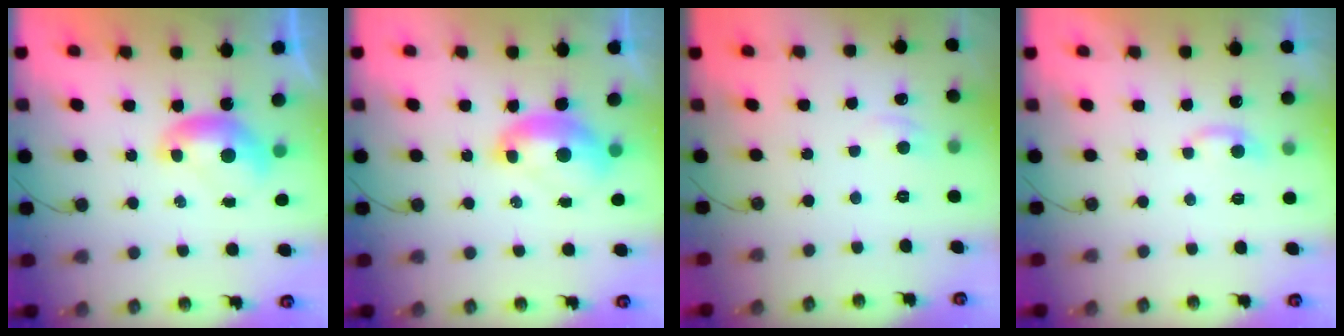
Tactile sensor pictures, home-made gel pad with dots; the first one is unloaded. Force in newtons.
{"total": 2.0, "press": 1.9, "slide": 0.7}
{"total": 0.9, "press": 0.7, "slide": 0.6}
{"total": 2.2, "press": 2.2, "slide": 0.5}